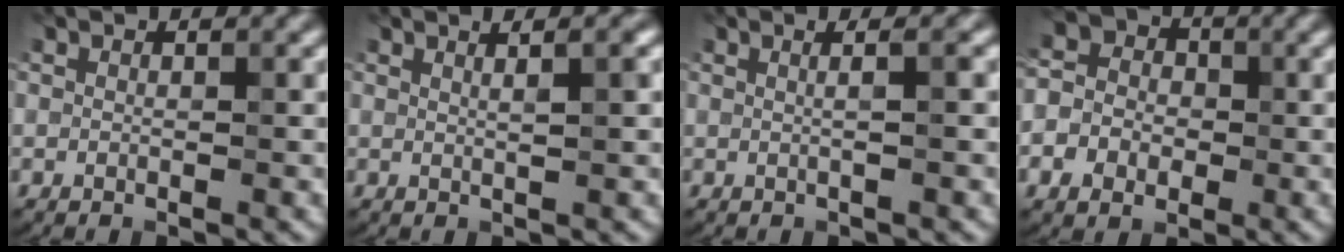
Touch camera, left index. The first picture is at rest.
{"total": 2.6, "force": [1.1, 1.0, 2.1], "torque": [-0.011, 0.008, -0.005]}
{"total": 2.8, "force": [0.7, 1.3, 2.4], "torque": [-0.010, 0.009, -0.018]}
{"total": 5.2, "force": [-1.1, 4.5, 2.3], "torque": [-0.027, 0.005, -0.040]}